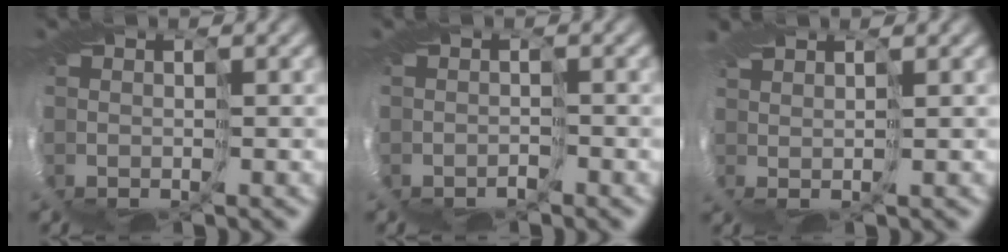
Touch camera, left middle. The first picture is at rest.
{"total": 1.9, "force": [-1.5, -0.6, -0.9], "torque": [0.014, -0.006, -0.026]}
{"total": 2.2, "force": [1.2, -1.8, -0.2], "torque": [0.000, 0.002, 0.019]}